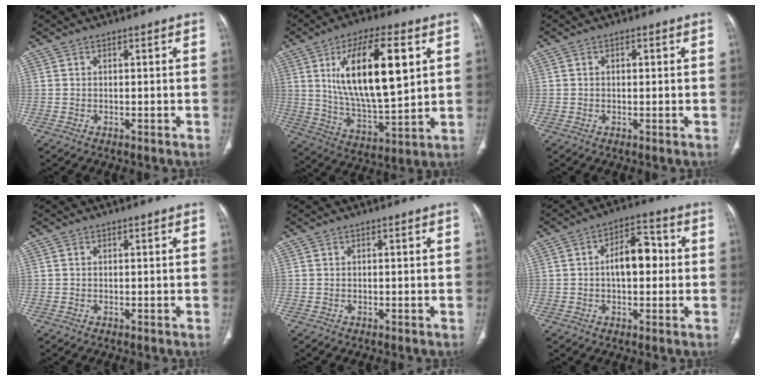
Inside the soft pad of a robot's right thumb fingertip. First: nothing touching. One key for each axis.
{"total": 20.5, "fx": 5.9, "fy": 7.6, "fz": 18.1, "tx": -0.292, "ty": -0.024, "tz": 0.107}
{"total": 1.0, "fx": 0.1, "fy": 0.6, "fz": 0.7, "tx": -0.012, "ty": 0.006, "tz": 0.001}
{"total": 0.0}
{"total": 0.0}
{"total": 8.9, "fx": 0.3, "fy": 5.0, "fz": 7.4, "tx": -0.097, "ty": 0.026, "tz": -0.002}